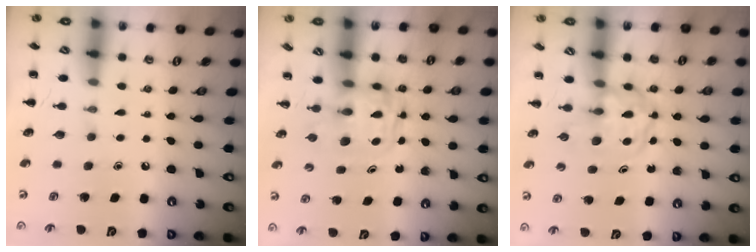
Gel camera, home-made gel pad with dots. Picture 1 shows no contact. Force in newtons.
{"total": 2.8, "press": 2.8, "slide": 0.2}
{"total": 3.8, "press": 3.8, "slide": 0.4}